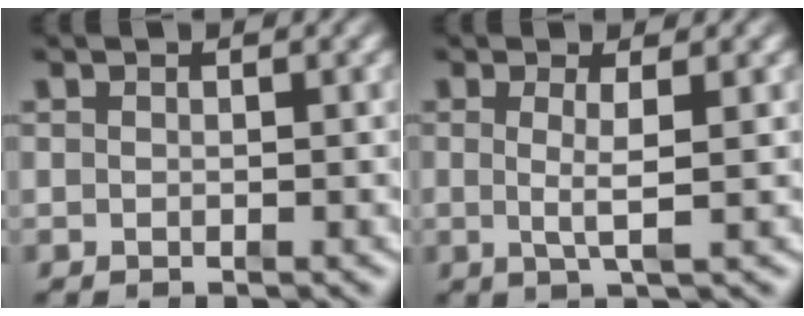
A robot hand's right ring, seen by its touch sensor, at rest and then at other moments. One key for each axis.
{"total": 2.8, "fx": 0.2, "fy": -0.1, "fz": 2.7, "tx": -0.050, "ty": -0.011, "tz": 0.010}